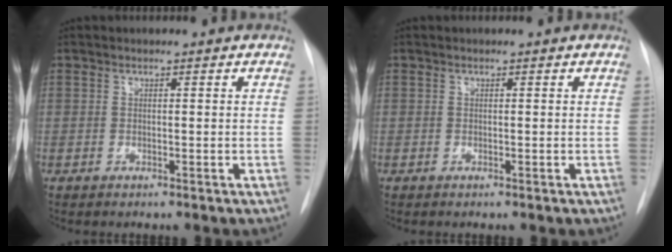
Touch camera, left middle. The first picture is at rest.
{"total": 0.0}